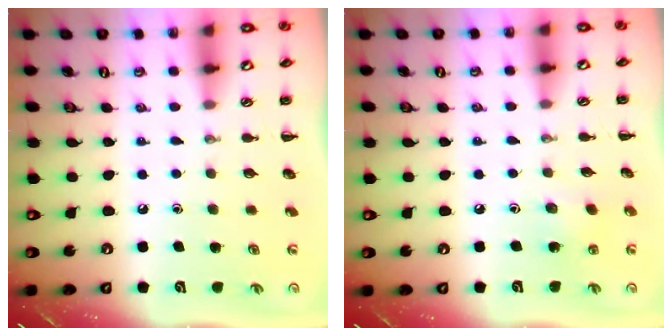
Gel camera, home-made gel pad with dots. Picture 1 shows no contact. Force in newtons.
{"total": 2.8, "press": 2.7, "slide": 0.8}